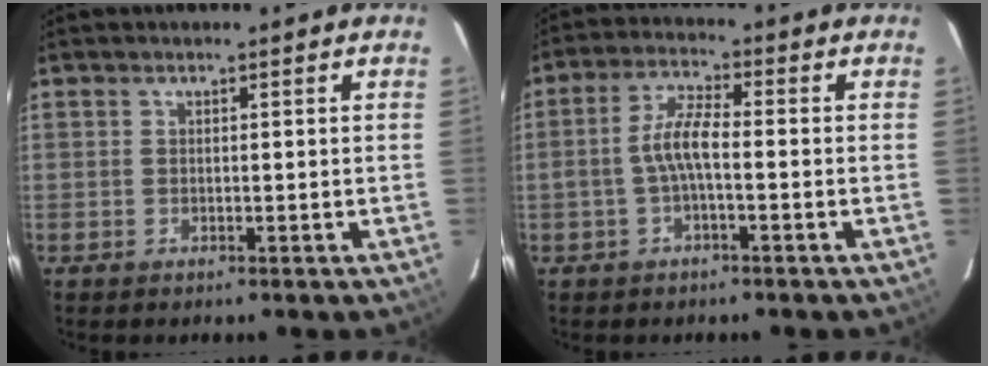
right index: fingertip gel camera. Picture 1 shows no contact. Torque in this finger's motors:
{"motor_torque": [0.36, -0.25, 0.49, 0.14]}